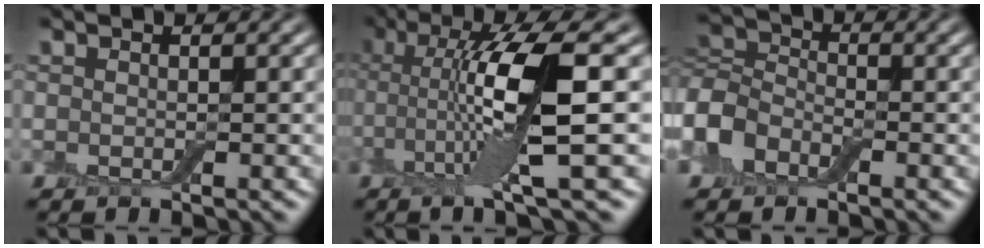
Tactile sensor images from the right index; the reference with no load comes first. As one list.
[{"total": 9.4, "force": [0.9, 2.0, 9.1], "torque": [-0.154, 0.003, 0.018]}, {"total": 4.2, "force": [-1.5, 3.4, 2.1], "torque": [-0.042, 0.011, -0.045]}]